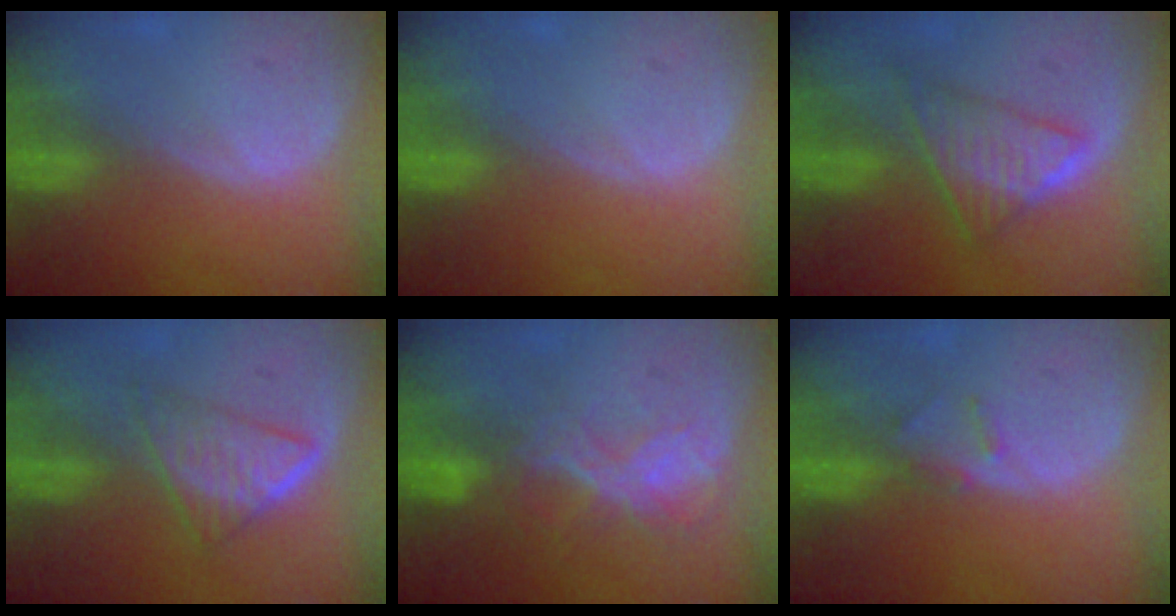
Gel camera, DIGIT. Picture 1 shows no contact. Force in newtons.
{"total": 0.0}
{"total": 6.1, "press": 5.8, "slide": 2.0}
{"total": 5.8, "press": 5.2, "slide": 2.5}
{"total": 6.8, "press": 5.8, "slide": 3.4}
{"total": 1.8, "press": 1.5, "slide": 0.9}